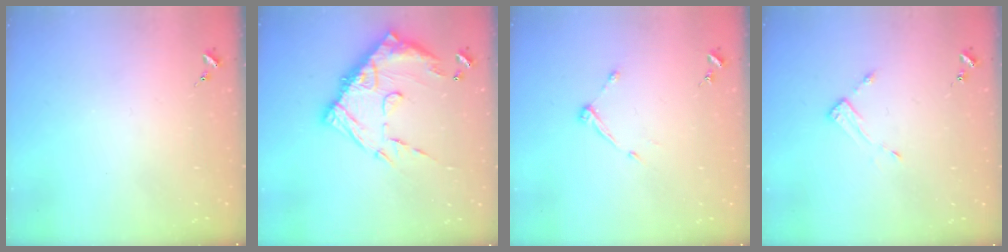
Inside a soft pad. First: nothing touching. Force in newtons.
{"total": 17.5, "press": 17.4, "slide": 2.0}
{"total": 5.5, "press": 5.5, "slide": 0.7}
{"total": 3.3, "press": 3.2, "slide": 0.3}